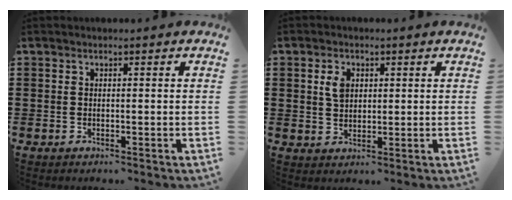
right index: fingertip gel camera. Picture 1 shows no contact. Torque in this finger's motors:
{"motor_torque": [1.02, 0.65, 0.27, 0.05]}